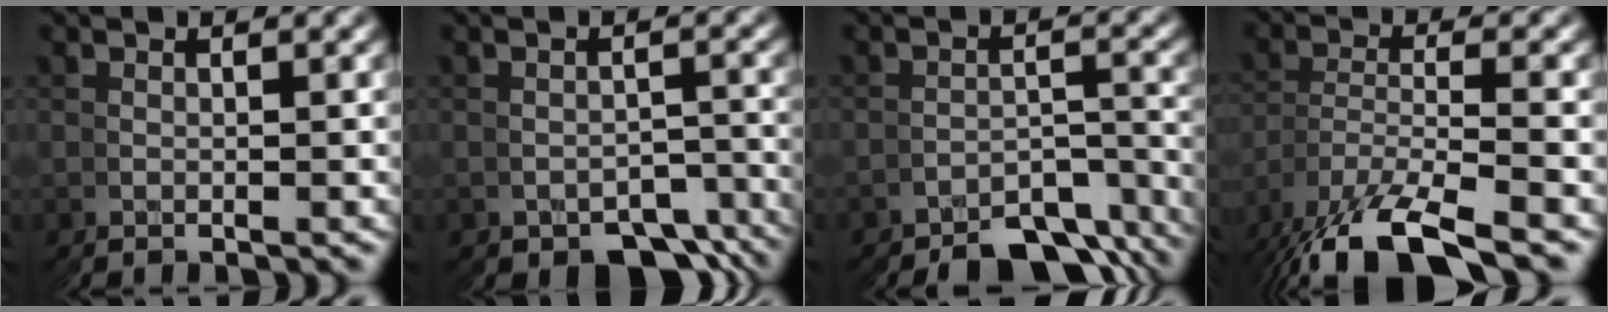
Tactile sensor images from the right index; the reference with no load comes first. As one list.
[{"total": 7.1, "force": [-4.9, 4.1, 3.0], "torque": [-0.034, -0.027, -0.068]}, {"total": 6.2, "force": [-6.0, 0.9, 1.1], "torque": [0.010, 0.000, -0.097]}, {"total": 5.6, "force": [-1.4, 3.4, 4.2], "torque": [-0.095, -0.010, -0.017]}]